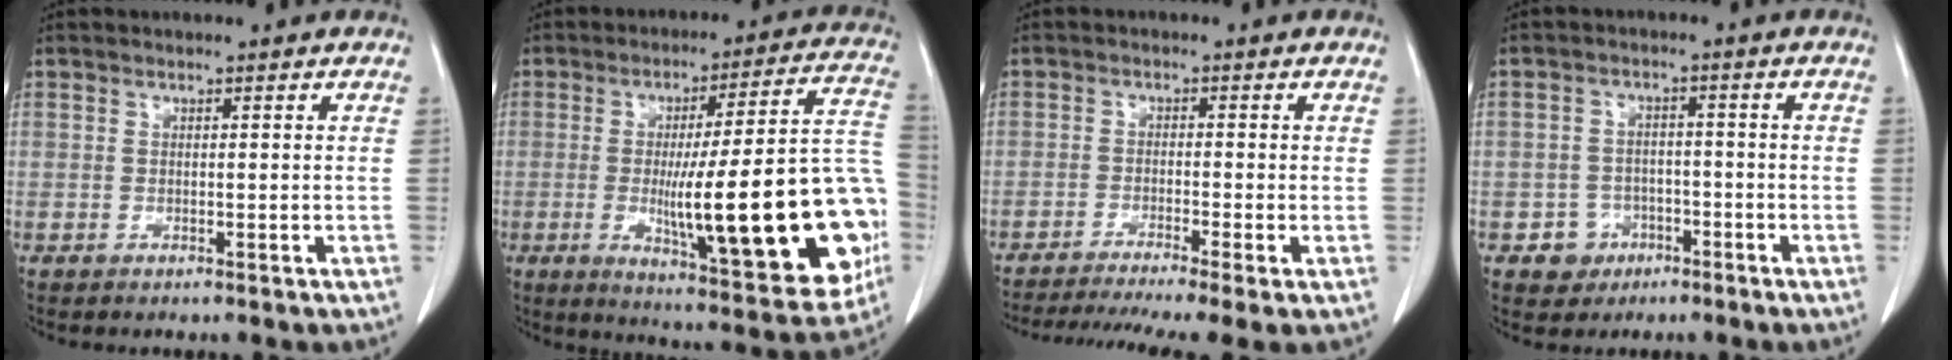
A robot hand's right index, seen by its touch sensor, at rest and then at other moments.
{"total": 26.7, "force": [-5.0, 3.6, 26.0], "torque": [-0.292, 0.011, -0.062]}
{"total": 11.5, "force": [-8.9, 0.1, 7.3], "torque": [-0.115, -0.018, -0.141]}
{"total": 4.4, "force": [-2.2, 3.7, 0.3], "torque": [0.004, 0.016, -0.032]}